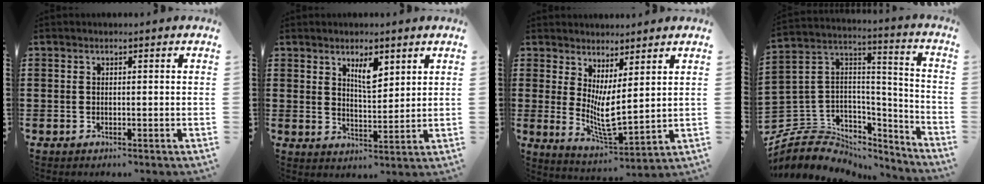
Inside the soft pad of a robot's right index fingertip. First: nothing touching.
{"total": 4.6, "force": [2.6, 1.7, 3.4], "torque": [-0.059, -0.001, 0.043]}
{"total": 5.3, "force": [2.1, 1.0, 4.8], "torque": [-0.104, -0.019, 0.037]}
{"total": 6.4, "force": [-4.1, 4.9, 0.8], "torque": [-0.051, -0.015, -0.082]}